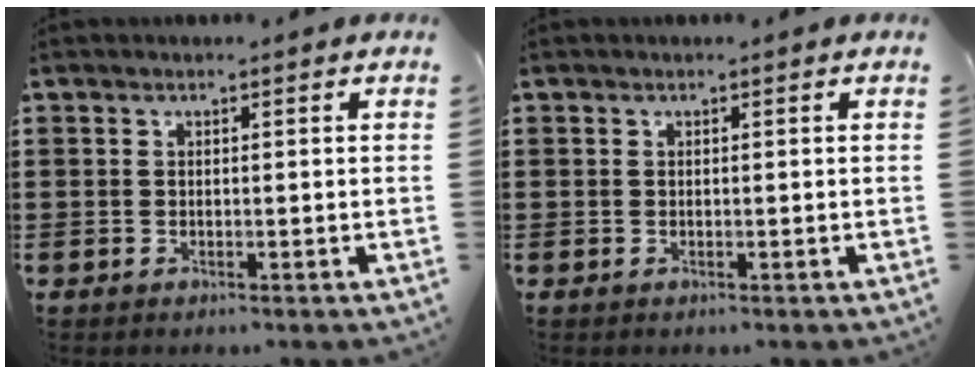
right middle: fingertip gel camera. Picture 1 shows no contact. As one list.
[{"total": 0.0}]